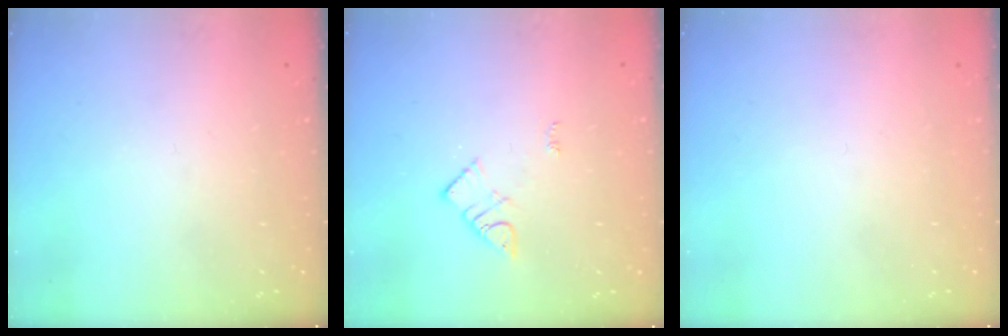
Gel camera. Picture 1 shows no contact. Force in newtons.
{"total": 3.5, "press": 3.5, "slide": 0.4}
{"total": 1.8, "press": 1.8, "slide": 0.1}